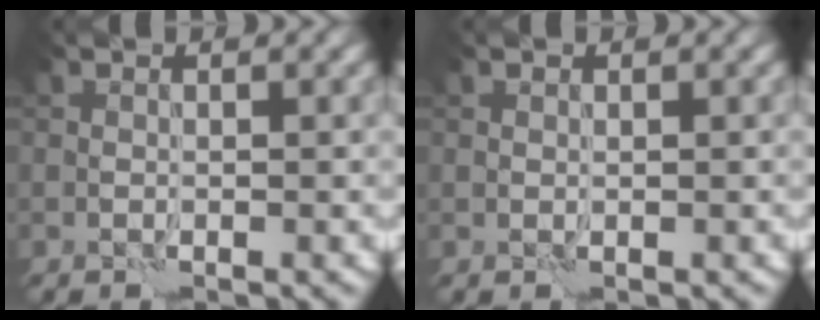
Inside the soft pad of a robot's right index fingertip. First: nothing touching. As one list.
[{"total": 0.5, "force": [0.3, 0.5, 0.1], "torque": [0.003, -0.003, 0.004]}]